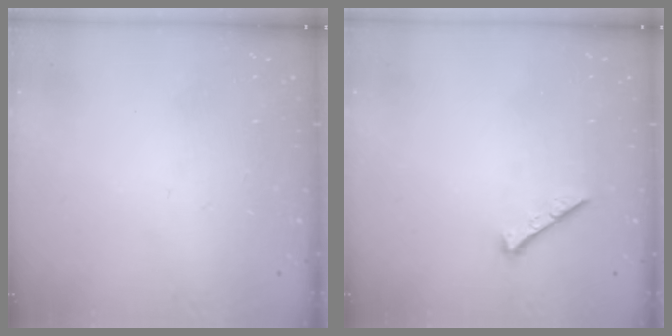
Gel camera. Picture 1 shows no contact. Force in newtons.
{"total": 0.0}